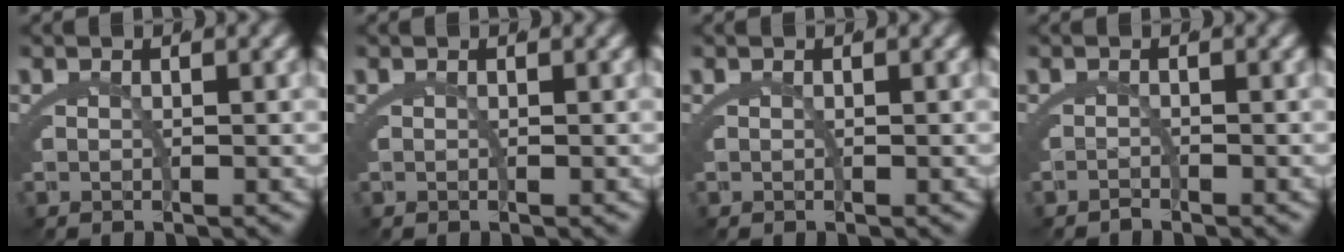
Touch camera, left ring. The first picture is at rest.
{"total": 0.0}
{"total": 0.0}
{"total": 1.1, "force": [-0.8, -0.7, -0.2], "torque": [0.009, -0.005, -0.013]}